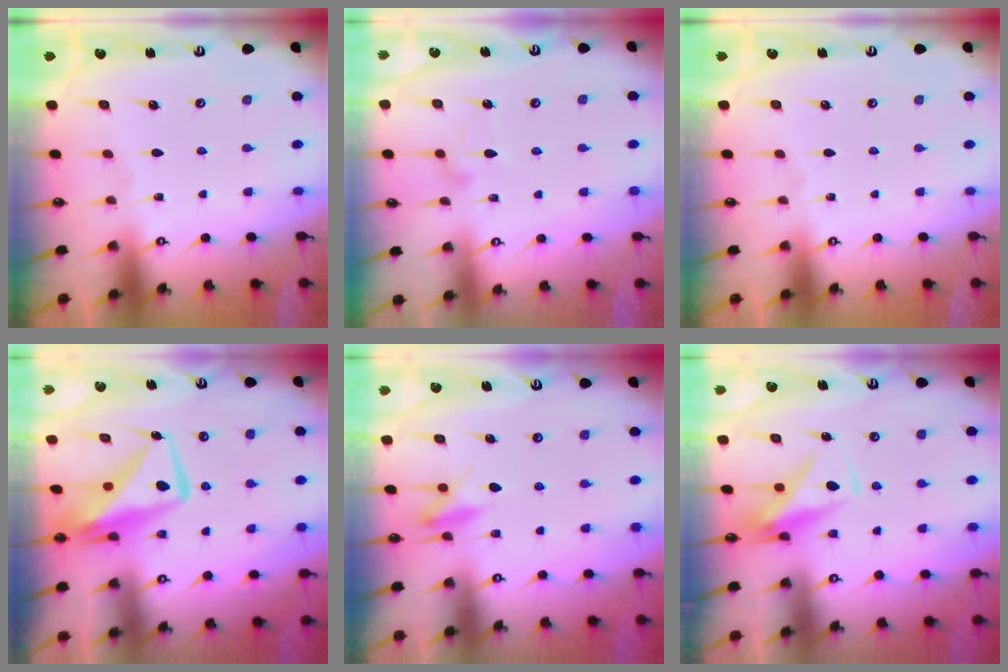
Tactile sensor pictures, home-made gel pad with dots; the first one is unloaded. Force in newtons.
{"total": 10.5, "press": 10.5, "slide": 0.6}
{"total": 0.0}
{"total": 11.4, "press": 11.4, "slide": 0.8}
{"total": 5.2, "press": 5.1, "slide": 0.9}
{"total": 7.9, "press": 7.8, "slide": 1.0}